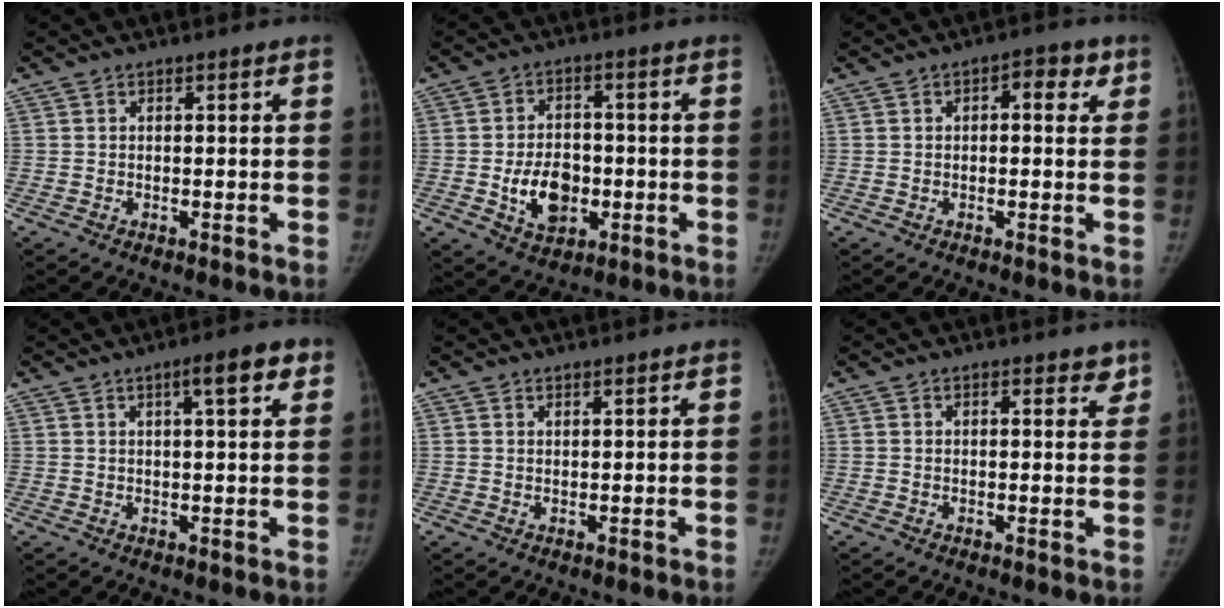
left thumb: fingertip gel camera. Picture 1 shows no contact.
{"total": 9.2, "force": [-2.1, 6.5, 6.1], "torque": [-0.075, 0.008, -0.030]}
{"total": 4.2, "force": [1.4, 2.3, 3.2], "torque": [-0.017, 0.004, 0.011]}
{"total": 5.9, "force": [2.8, 1.3, 5.1], "torque": [-0.061, -0.002, 0.036]}
{"total": 0.6, "force": [0.6, 0.1, 0.1], "torque": [0.003, -0.005, 0.012]}
{"total": 2.7, "force": [1.8, 1.2, 1.5], "torque": [0.006, -0.008, 0.019]}